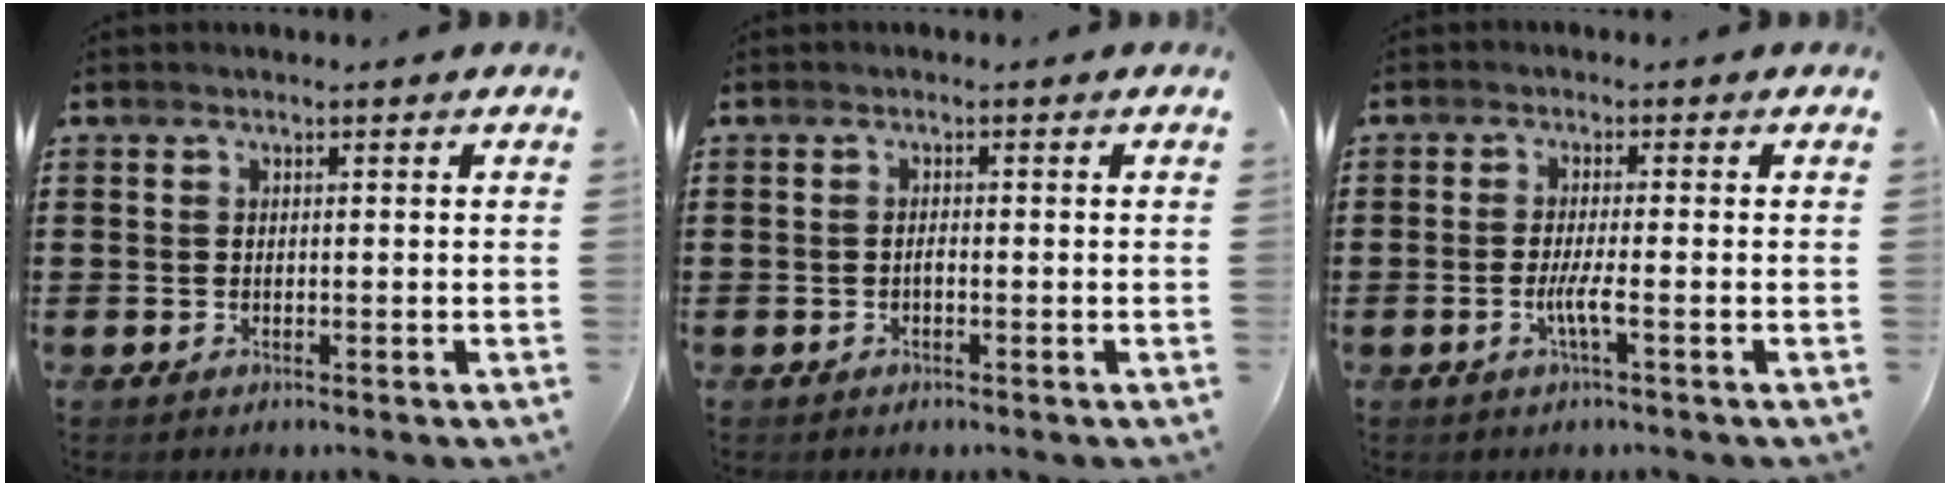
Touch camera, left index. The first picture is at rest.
{"total": 0.7, "force": [-0.4, 0.1, 0.6], "torque": [-0.015, -0.003, -0.006]}
{"total": 3.4, "force": [-1.1, 0.0, 3.2], "torque": [-0.070, -0.012, -0.026]}